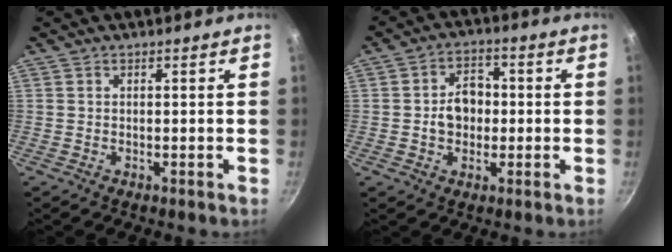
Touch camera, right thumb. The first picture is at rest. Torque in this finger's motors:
{"motor_torque": [0.19, 0.19, -0.02, 0.04, 0.06]}